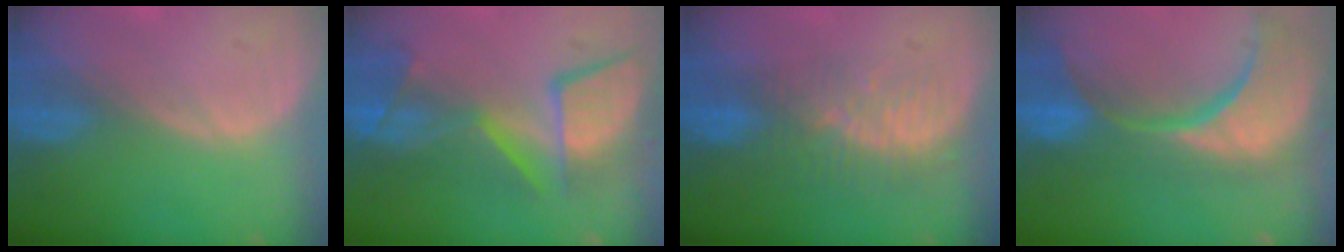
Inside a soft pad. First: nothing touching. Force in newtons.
{"total": 10.4, "press": 9.8, "slide": 3.4}
{"total": 8.1, "press": 7.2, "slide": 3.8}
{"total": 15.4, "press": 12.1, "slide": 9.5}